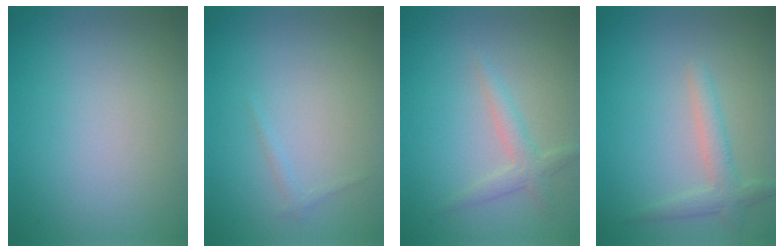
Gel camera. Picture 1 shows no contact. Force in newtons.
{"total": 0.6, "press": 0.6, "slide": 0.0}
{"total": 1.9, "press": 1.9, "slide": 0.1}
{"total": 2.3, "press": 2.3, "slide": 0.2}